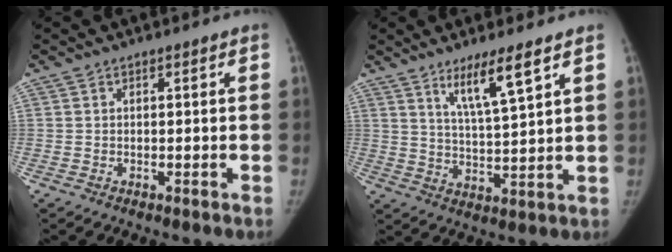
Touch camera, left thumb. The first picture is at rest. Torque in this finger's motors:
{"motor_torque": [0.35, 0.20, 0.65, -0.36, 0.11]}